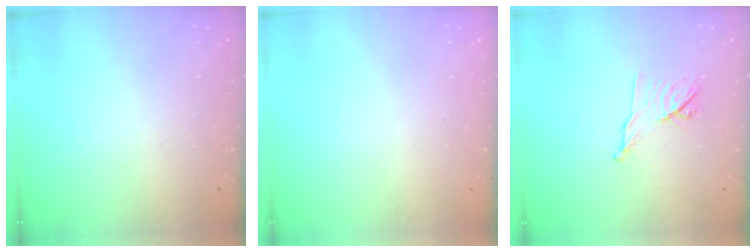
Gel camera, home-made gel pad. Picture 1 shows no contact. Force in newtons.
{"total": 0.0}
{"total": 10.0, "press": 9.9, "slide": 0.9}